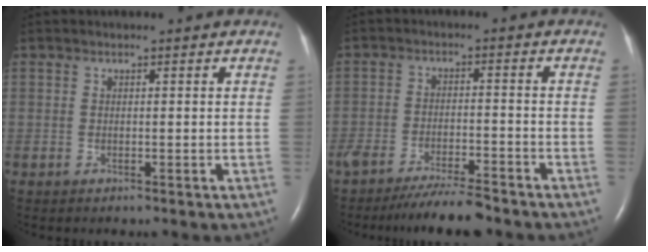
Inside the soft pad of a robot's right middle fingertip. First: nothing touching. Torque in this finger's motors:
{"motor_torque": [0.09, -0.09, 0.14, 0.07]}